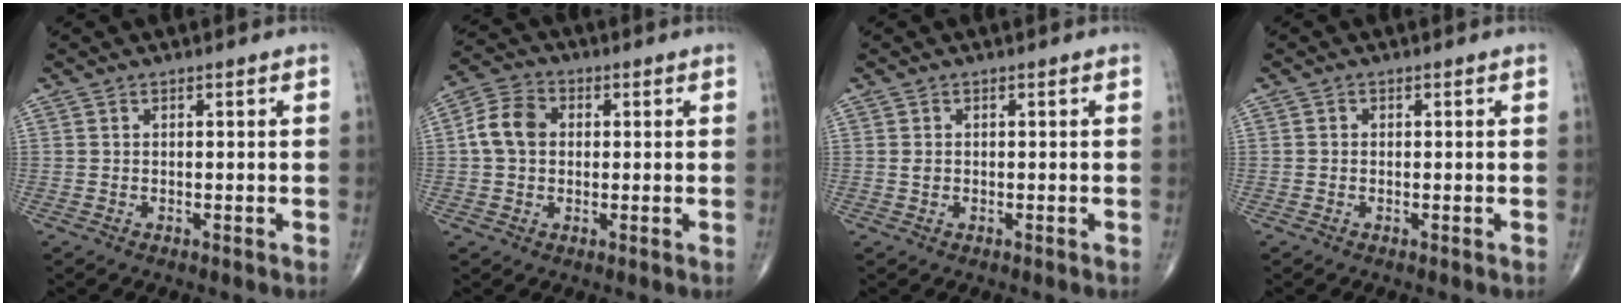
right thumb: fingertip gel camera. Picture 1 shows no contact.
{"total": 7.2, "force": [0.5, 5.6, 4.6], "torque": [-0.080, 0.017, 0.002]}
{"total": 0.9, "force": [0.0, 0.7, 0.6], "torque": [-0.012, -0.001, 0.000]}
{"total": 0.5, "force": [-0.1, 0.5, 0.1], "torque": [0.000, 0.002, -0.004]}